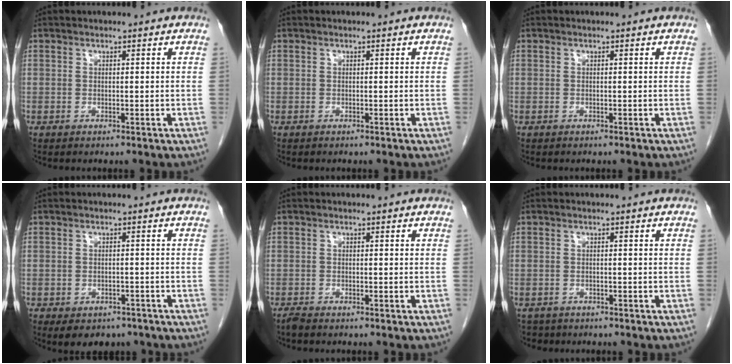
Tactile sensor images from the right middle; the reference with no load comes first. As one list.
[{"total": 0.0}, {"total": 0.0}, {"total": 7.0, "force": [-5.2, 3.9, 2.5], "torque": [-0.025, 0.009, -0.065]}, {"total": 1.0, "force": [-0.9, 0.1, 0.3], "torque": [-0.014, -0.003, -0.019]}, {"total": 2.2, "force": [-1.9, 1.1, -0.3], "torque": [-0.001, 0.000, -0.033]}]